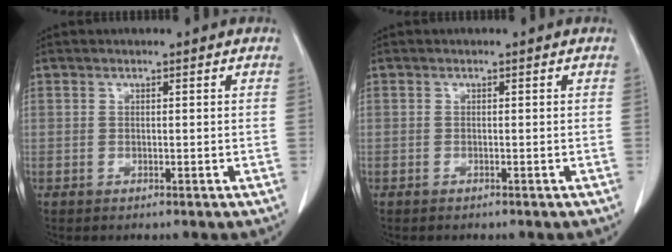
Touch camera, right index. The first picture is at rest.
{"total": 0.0}